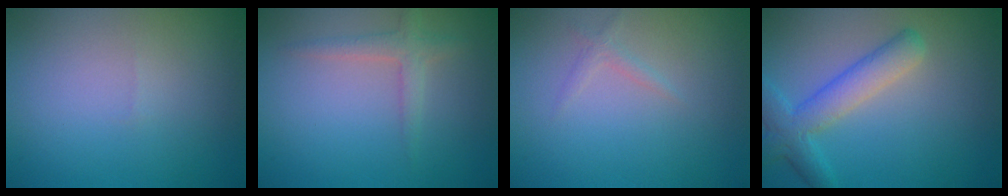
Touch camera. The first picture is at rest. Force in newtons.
{"total": 1.9, "press": 1.9, "slide": 0.1}
{"total": 0.8, "press": 0.8, "slide": 0.0}
{"total": 4.2, "press": 4.2, "slide": 0.1}